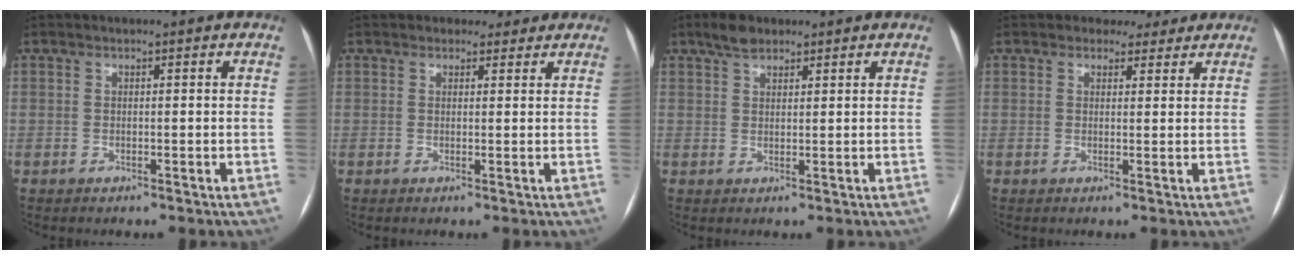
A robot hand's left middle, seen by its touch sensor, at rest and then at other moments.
{"total": 2.3, "force": [1.9, 1.3, 0.0], "torque": [0.004, 0.005, 0.020]}
{"total": 3.3, "force": [2.5, 1.5, 1.5], "torque": [-0.032, 0.012, 0.045]}
{"total": 3.1, "force": [2.5, 1.8, 0.1], "torque": [0.005, 0.005, 0.027]}